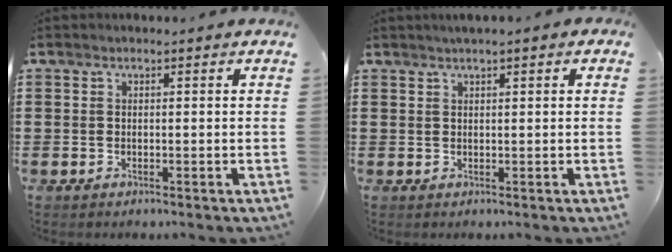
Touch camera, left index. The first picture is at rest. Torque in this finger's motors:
{"motor_torque": [1.52, -0.62, 0.84, 0.13]}